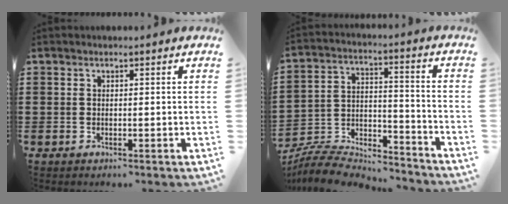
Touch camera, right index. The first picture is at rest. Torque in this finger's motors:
{"motor_torque": [-0.02, 1.01, 0.40, 0.07]}